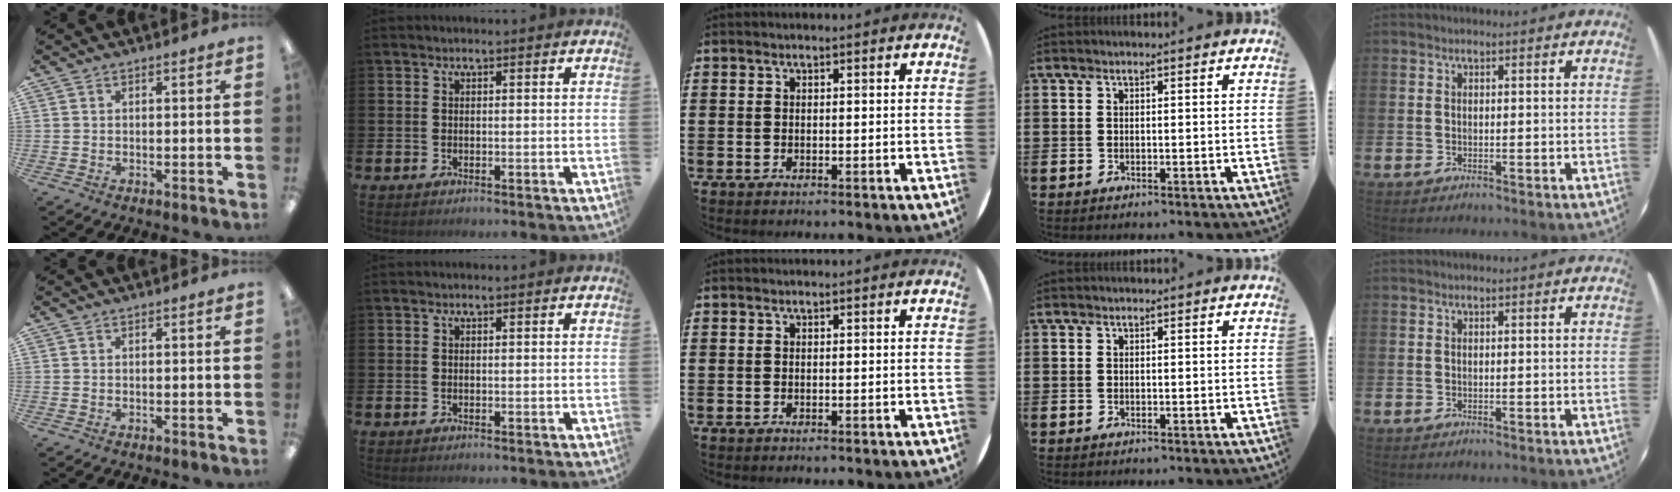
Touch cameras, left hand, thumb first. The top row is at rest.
{}